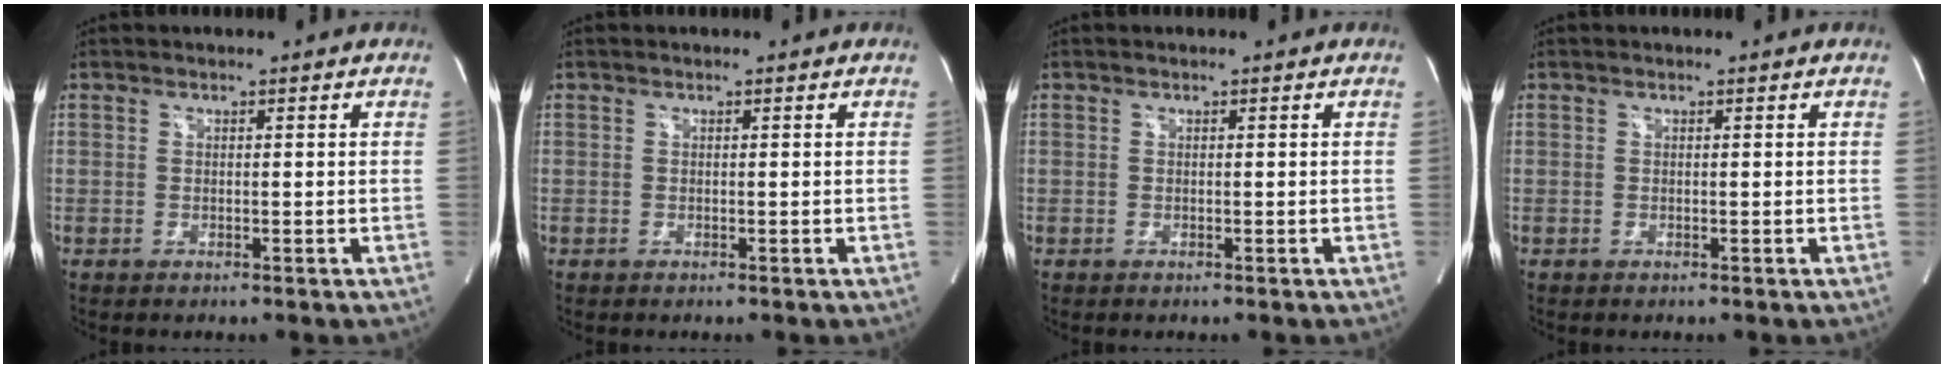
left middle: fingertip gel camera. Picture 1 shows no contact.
{"total": 0.0}
{"total": 0.0}
{"total": 0.0}